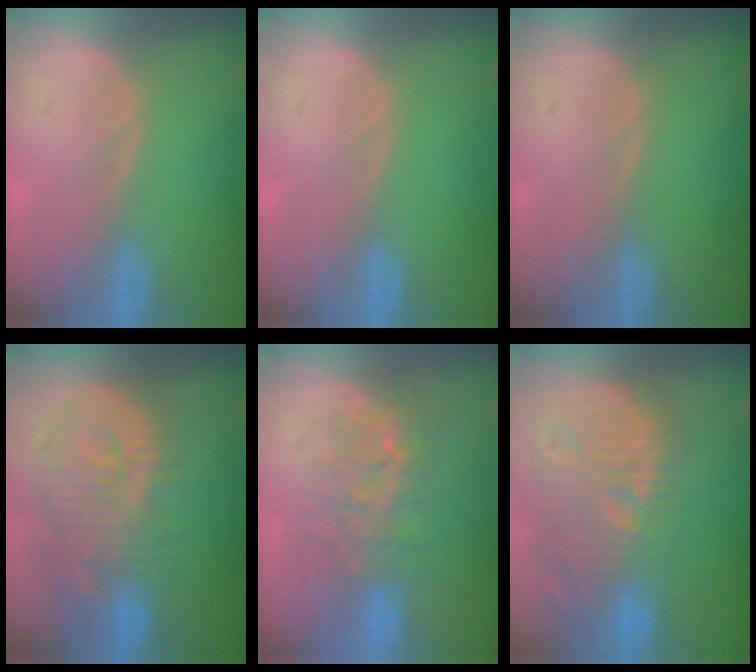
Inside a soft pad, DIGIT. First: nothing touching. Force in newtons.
{"total": 0.0}
{"total": 0.0}
{"total": 12.1, "press": 11.0, "slide": 5.1}
{"total": 7.7, "press": 7.5, "slide": 1.6}
{"total": 13.9, "press": 12.7, "slide": 5.5}